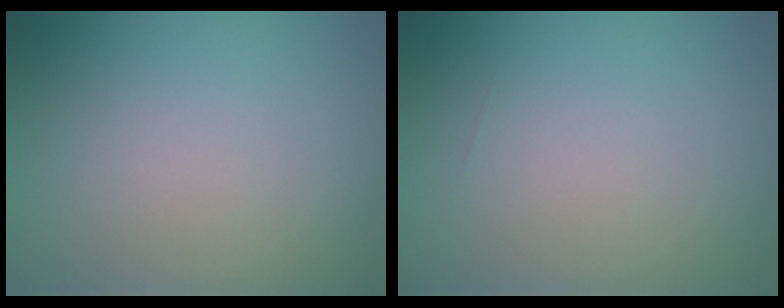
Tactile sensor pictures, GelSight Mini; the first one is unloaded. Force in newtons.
{"total": 0.0}